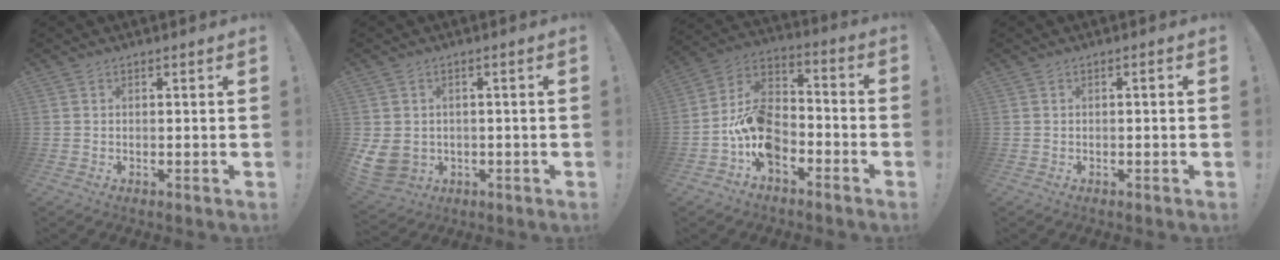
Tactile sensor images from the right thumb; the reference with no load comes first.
{"total": 6.0, "force": [-0.2, 5.3, 2.8], "torque": [-0.062, -0.007, 0.000]}
{"total": 13.4, "force": [-6.3, 9.0, 7.7], "torque": [-0.154, 0.033, -0.108]}
{"total": 0.9, "force": [-0.7, 0.0, 0.6], "torque": [-0.018, 0.004, -0.011]}